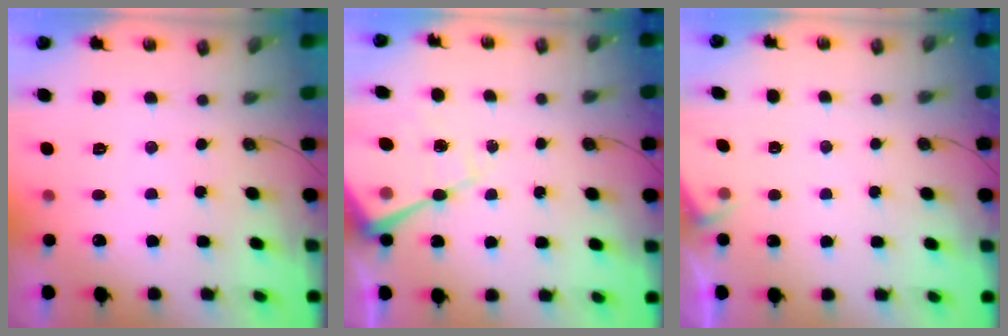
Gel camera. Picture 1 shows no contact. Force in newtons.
{"total": 12.5, "press": 12.4, "slide": 0.9}
{"total": 4.1, "press": 4.1, "slide": 0.2}